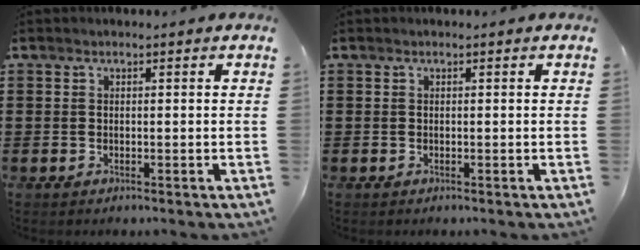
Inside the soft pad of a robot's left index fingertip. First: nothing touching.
{"total": 0.0}